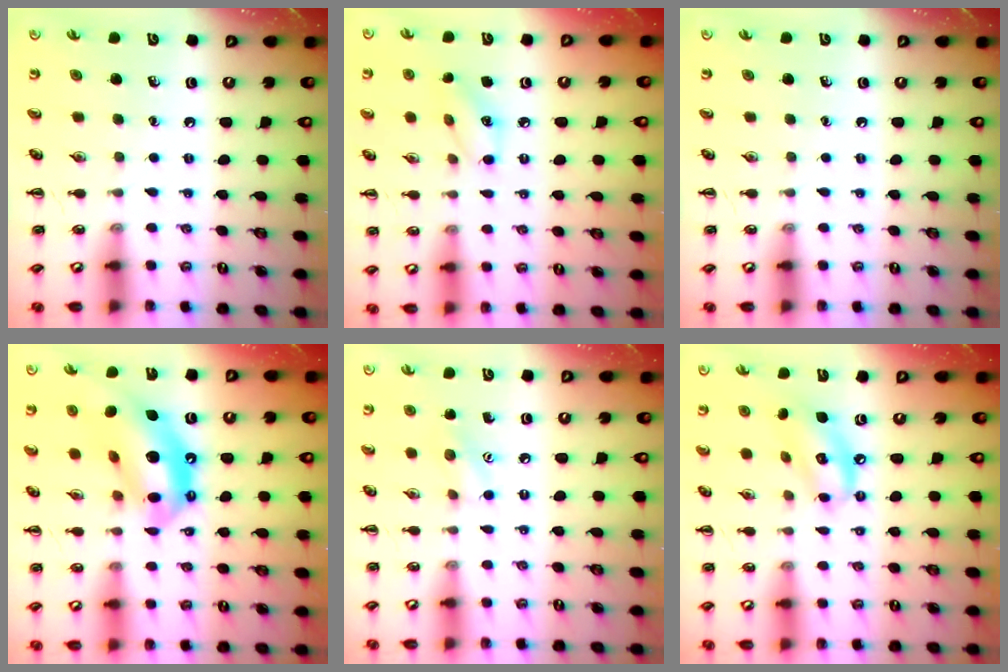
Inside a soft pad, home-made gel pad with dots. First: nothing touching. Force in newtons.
{"total": 6.5, "press": 6.5, "slide": 0.9}
{"total": 0.0}
{"total": 15.6, "press": 15.1, "slide": 3.9}
{"total": 7.7, "press": 7.5, "slide": 1.5}
{"total": 10.2, "press": 10.1, "slide": 1.2}